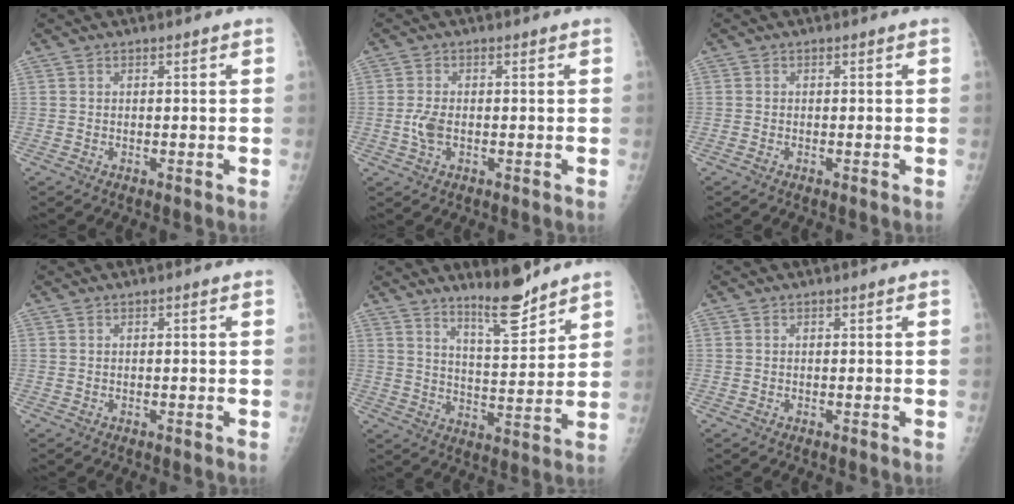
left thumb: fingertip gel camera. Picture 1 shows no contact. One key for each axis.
{"total": 3.0, "fx": -0.4, "fy": 1.6, "fz": 2.5, "tx": -0.057, "ty": 0.000, "tz": -0.011}
{"total": 0.0}
{"total": 0.0}
{"total": 7.3, "fx": 6.1, "fy": 1.2, "fz": 3.9, "tx": -0.052, "ty": -0.057, "tz": 0.104}
{"total": 0.0}